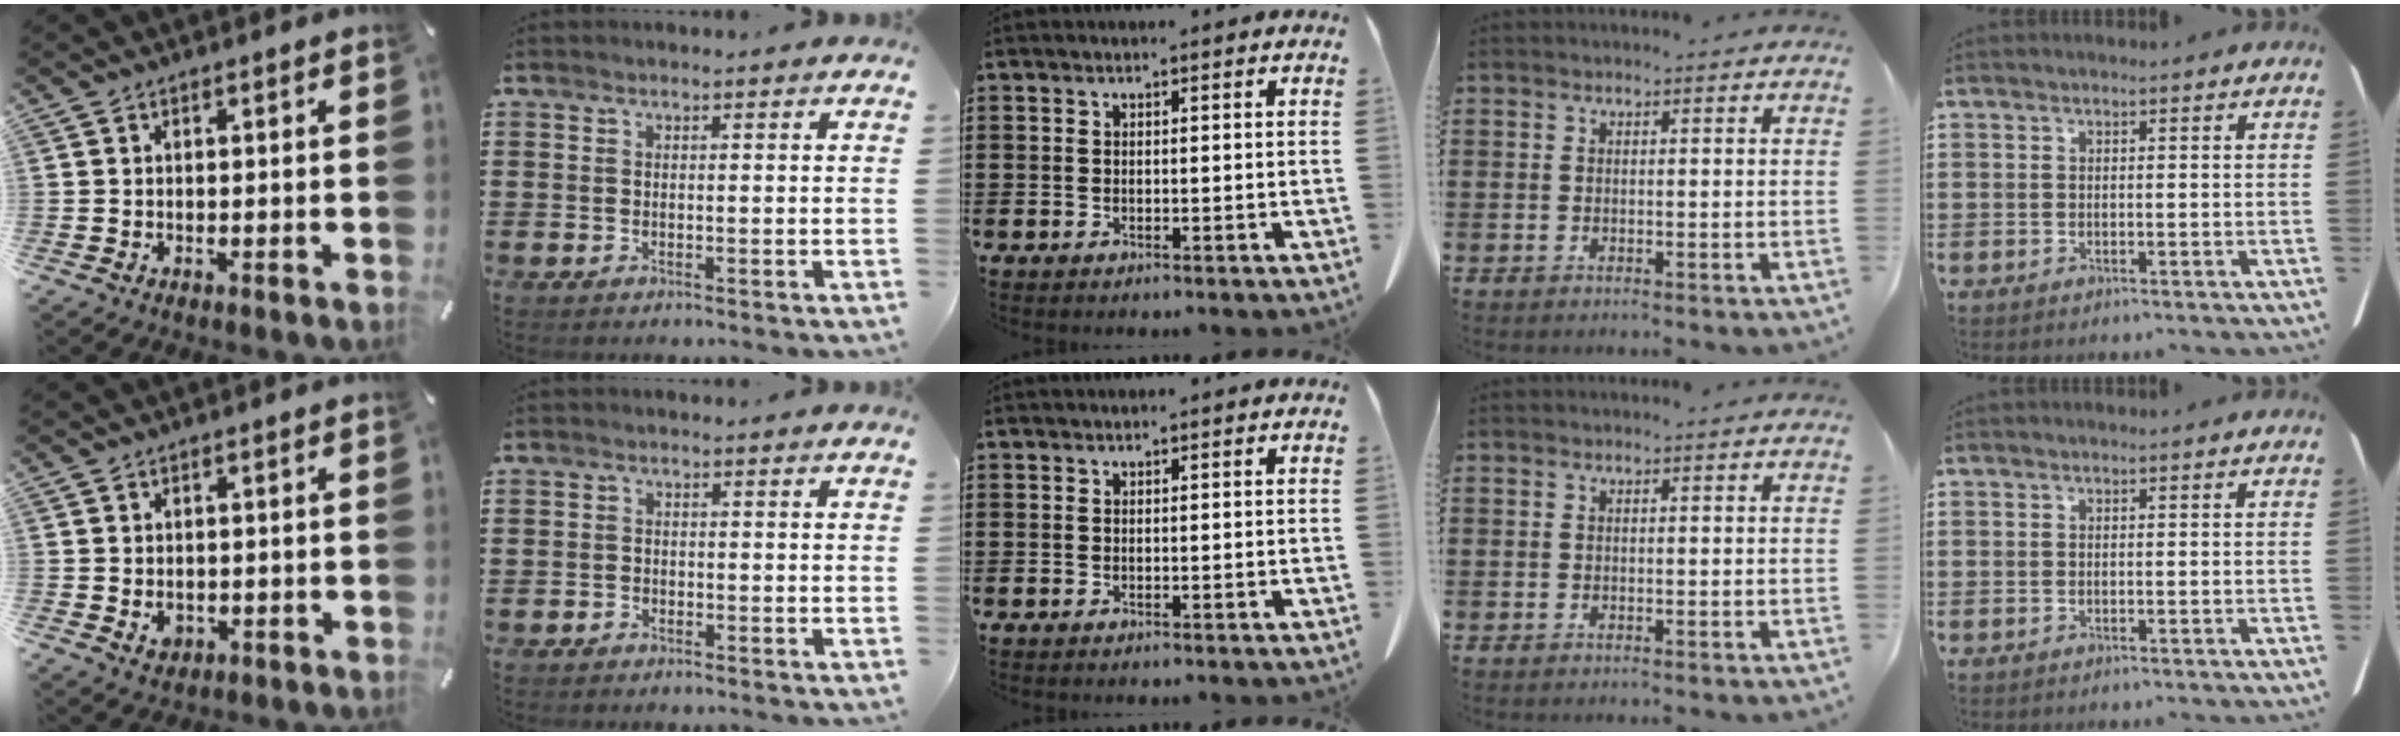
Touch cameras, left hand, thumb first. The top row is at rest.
{"thumb": {"total": 2.4, "force": [-0.2, 2.1, 1.1], "torque": [-0.012, 0.001, -0.005]}, "index": {"total": 1.0, "force": [-0.9, 0.4, 0.0], "torque": [-0.004, 0.002, -0.019]}}